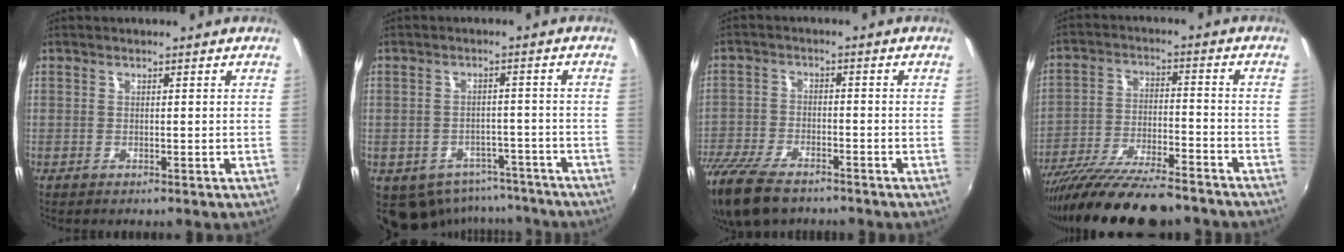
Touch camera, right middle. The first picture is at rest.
{"total": 12.5, "force": [-8.8, 7.8, 4.2], "torque": [-0.098, 0.003, -0.096]}
{"total": 14.9, "force": [-11.4, 5.9, 7.6], "torque": [-0.192, -0.037, -0.210]}
{"total": 20.0, "force": [-16.9, 3.8, 10.0], "torque": [-0.193, -0.044, -0.269]}